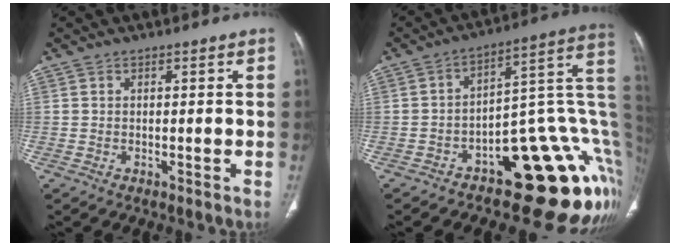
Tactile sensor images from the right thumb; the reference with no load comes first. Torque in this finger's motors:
{"motor_torque": [2.78, 1.35, 1.12, -1.66, 0.27]}